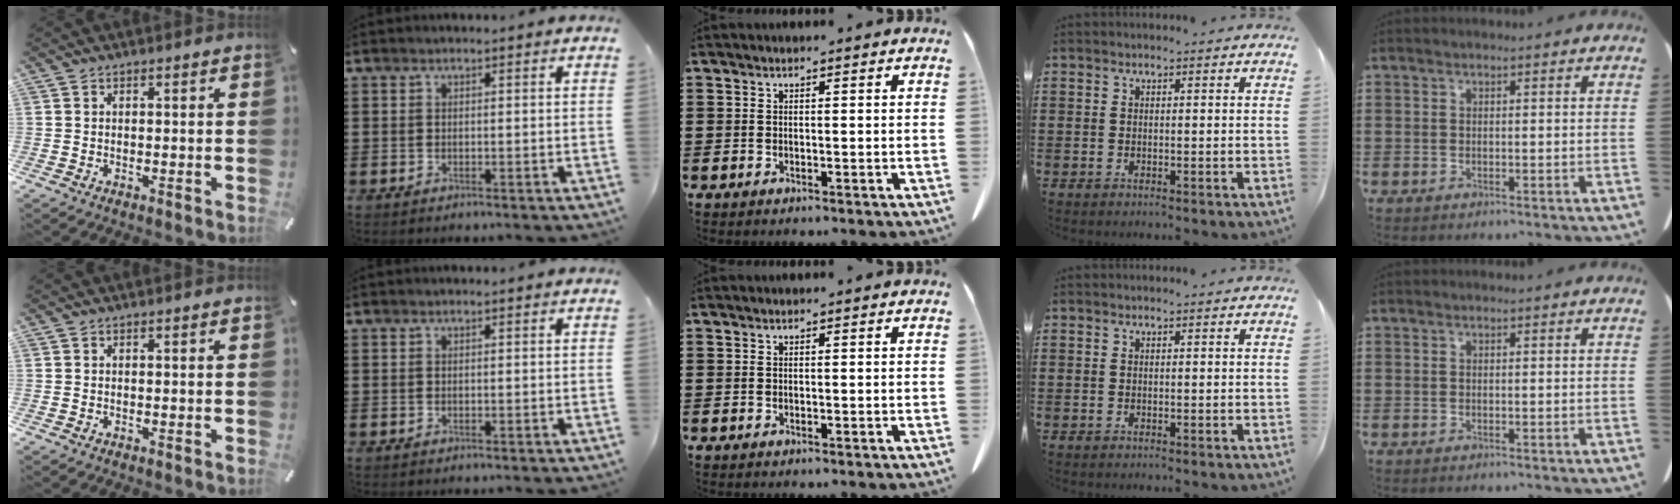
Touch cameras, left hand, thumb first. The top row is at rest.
{}